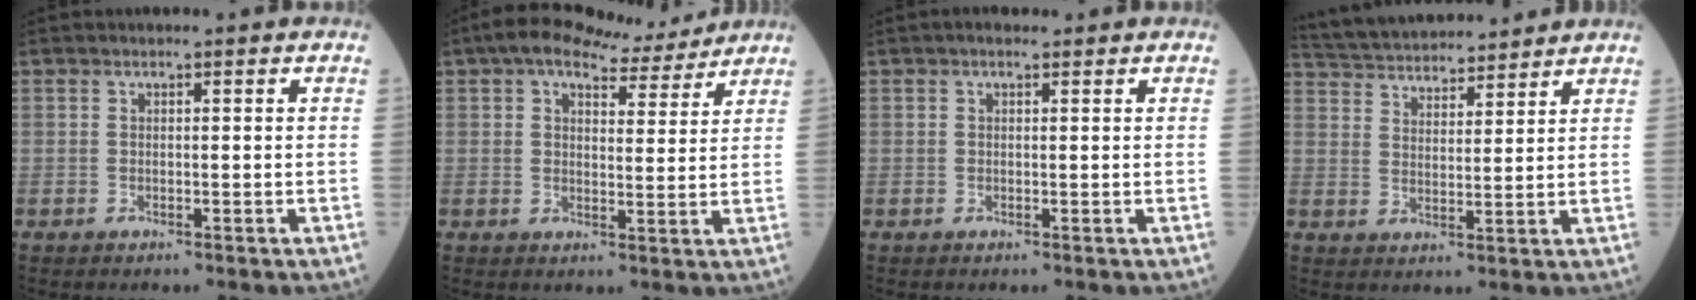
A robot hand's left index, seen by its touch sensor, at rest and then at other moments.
{"total": 9.3, "force": [7.9, 2.8, 4.0], "torque": [-0.062, 0.024, 0.108]}
{"total": 1.1, "force": [0.7, 0.4, 0.6], "torque": [-0.017, 0.008, 0.008]}
{"total": 15.7, "force": [14.7, 3.0, 4.7], "torque": [-0.092, 0.038, 0.237]}